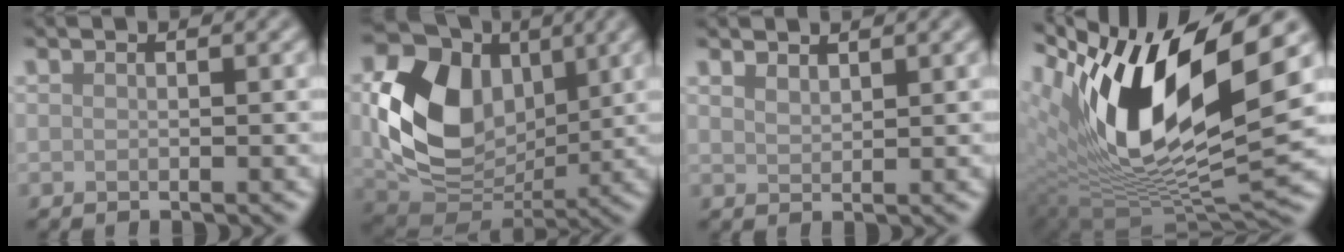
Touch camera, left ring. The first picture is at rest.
{"total": 11.1, "force": [1.5, 8.0, 7.5], "torque": [-0.155, -0.006, 0.027]}
{"total": 1.4, "force": [1.3, 0.2, 0.3], "torque": [-0.008, 0.000, 0.025]}
{"total": 14.9, "force": [4.7, 5.2, 13.1], "torque": [-0.244, -0.008, 0.086]}